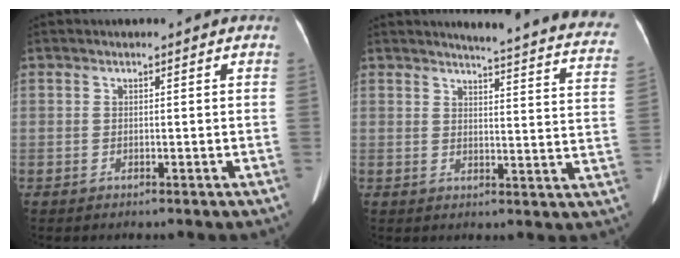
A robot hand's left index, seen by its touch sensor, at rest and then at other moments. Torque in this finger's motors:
{"motor_torque": [0.30, -0.65, 0.01, 0.05]}